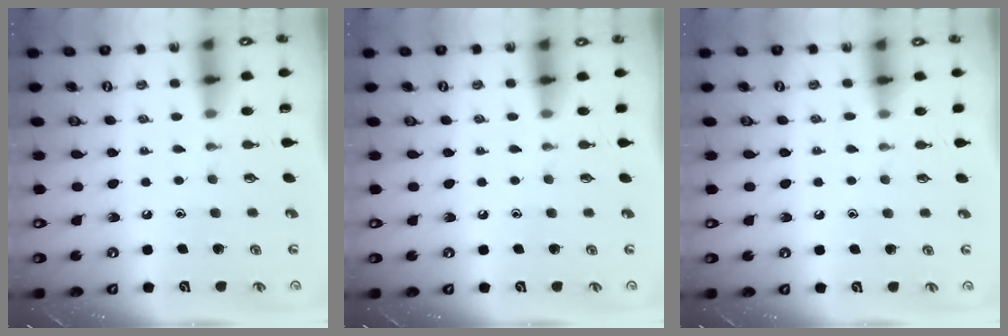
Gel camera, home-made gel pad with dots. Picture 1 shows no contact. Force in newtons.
{"total": 2.2, "press": 2.2, "slide": 0.3}
{"total": 4.7, "press": 4.7, "slide": 0.7}